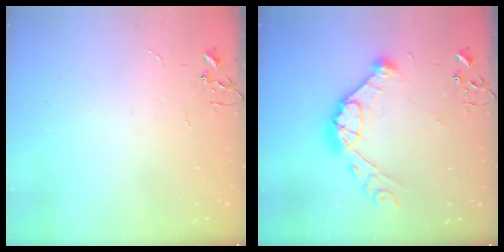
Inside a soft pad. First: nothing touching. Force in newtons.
{"total": 14.2, "press": 14.2, "slide": 1.1}